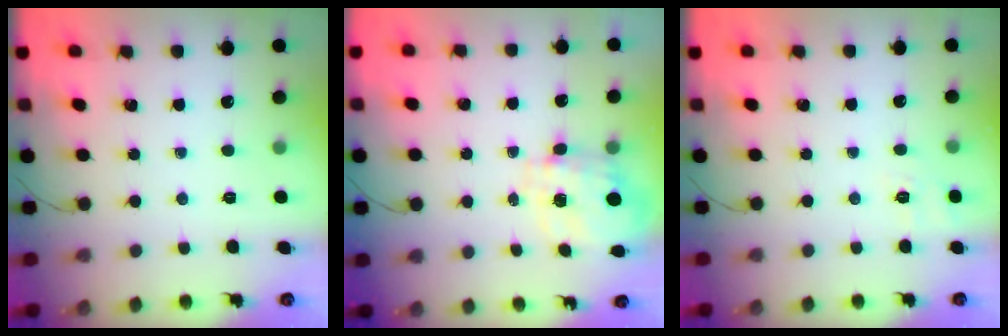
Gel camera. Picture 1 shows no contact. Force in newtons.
{"total": 3.5, "press": 3.3, "slide": 1.0}
{"total": 9.0, "press": 8.8, "slide": 1.8}